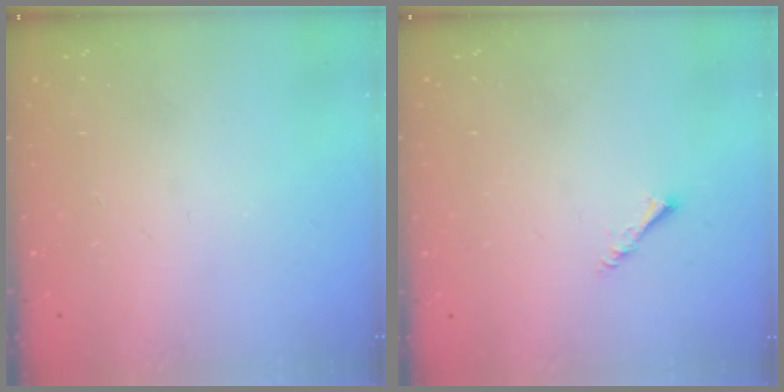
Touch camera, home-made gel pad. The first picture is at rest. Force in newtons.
{"total": 1.6, "press": 1.6, "slide": 0.3}